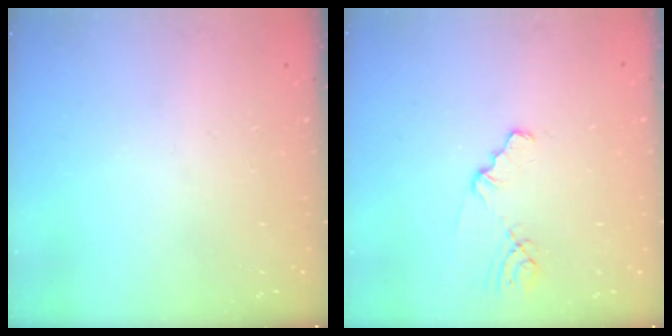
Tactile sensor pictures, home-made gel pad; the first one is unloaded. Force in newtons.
{"total": 1.8, "press": 1.8, "slide": 0.3}